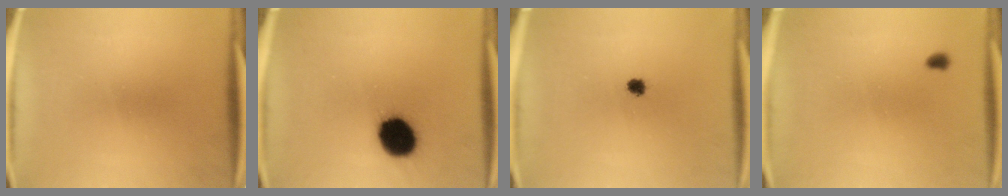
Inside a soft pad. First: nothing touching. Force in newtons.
{"total": 13.8}
{"total": 2.1}
{"total": 1.0}